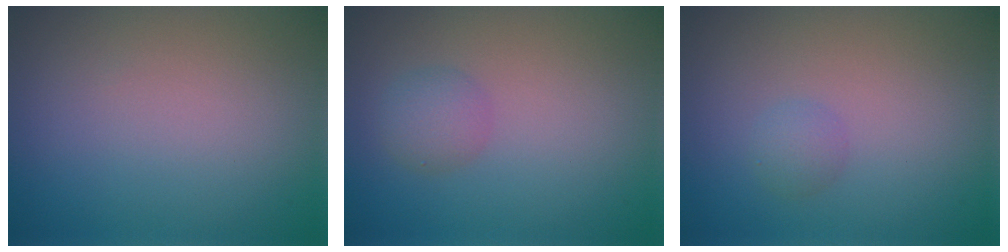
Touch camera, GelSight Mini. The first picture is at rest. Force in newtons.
{"total": 1.9, "press": 1.9, "slide": 0.1}
{"total": 1.2, "press": 1.2, "slide": 0.1}